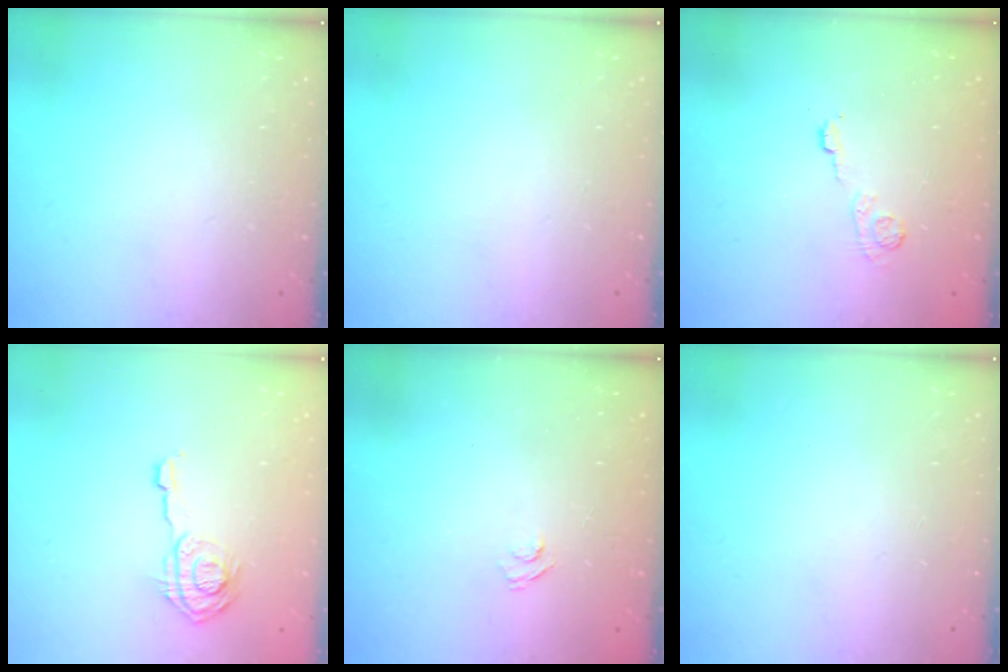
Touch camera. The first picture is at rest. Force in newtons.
{"total": 0.0}
{"total": 4.0, "press": 3.8, "slide": 1.2}
{"total": 9.7, "press": 9.7, "slide": 0.5}
{"total": 2.7, "press": 2.5, "slide": 0.9}
{"total": 0.0}